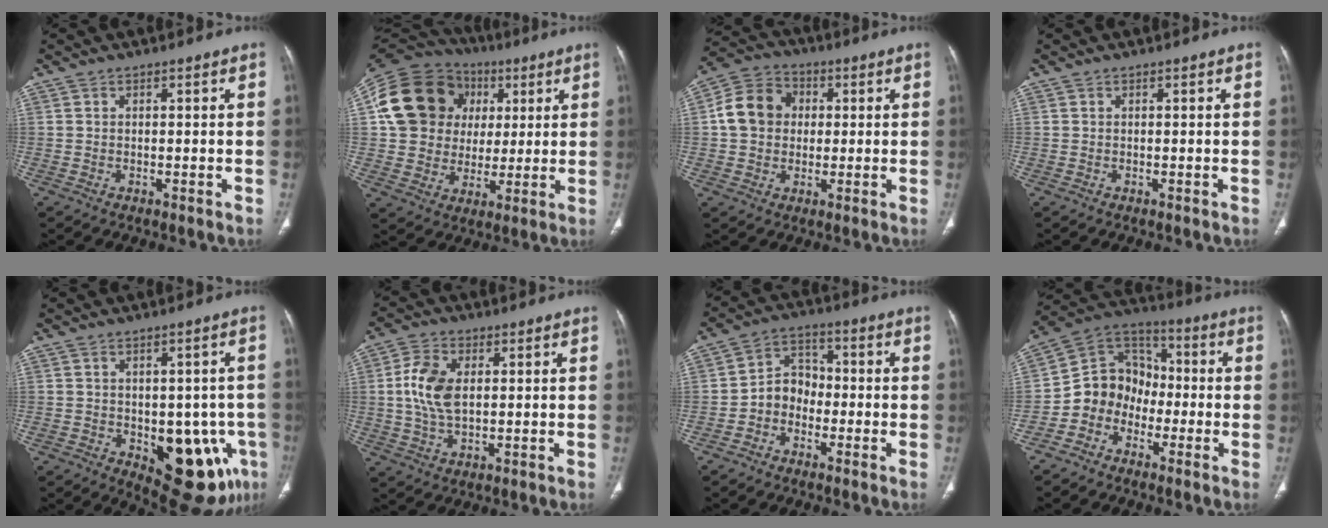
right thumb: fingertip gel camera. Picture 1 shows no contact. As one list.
[{"total": 21.0, "force": [5.2, 17.9, 9.8], "torque": [-0.162, 0.035, 0.099]}, {"total": 10.4, "force": [1.0, 8.8, 5.3], "torque": [-0.080, 0.020, 0.008]}, {"total": 0.0}, {"total": 14.8, "force": [-4.5, 7.6, 11.9], "torque": [-0.114, 0.001, -0.037]}, {"total": 8.9, "force": [1.2, 5.2, 7.1], "torque": [-0.148, 0.000, 0.025]}, {"total": 6.3, "force": [-2.0, 5.2, 2.9], "torque": [-0.024, 0.034, -0.050]}, {"total": 10.7, "force": [-3.6, 9.3, 3.9], "torque": [-0.034, 0.063, -0.082]}]